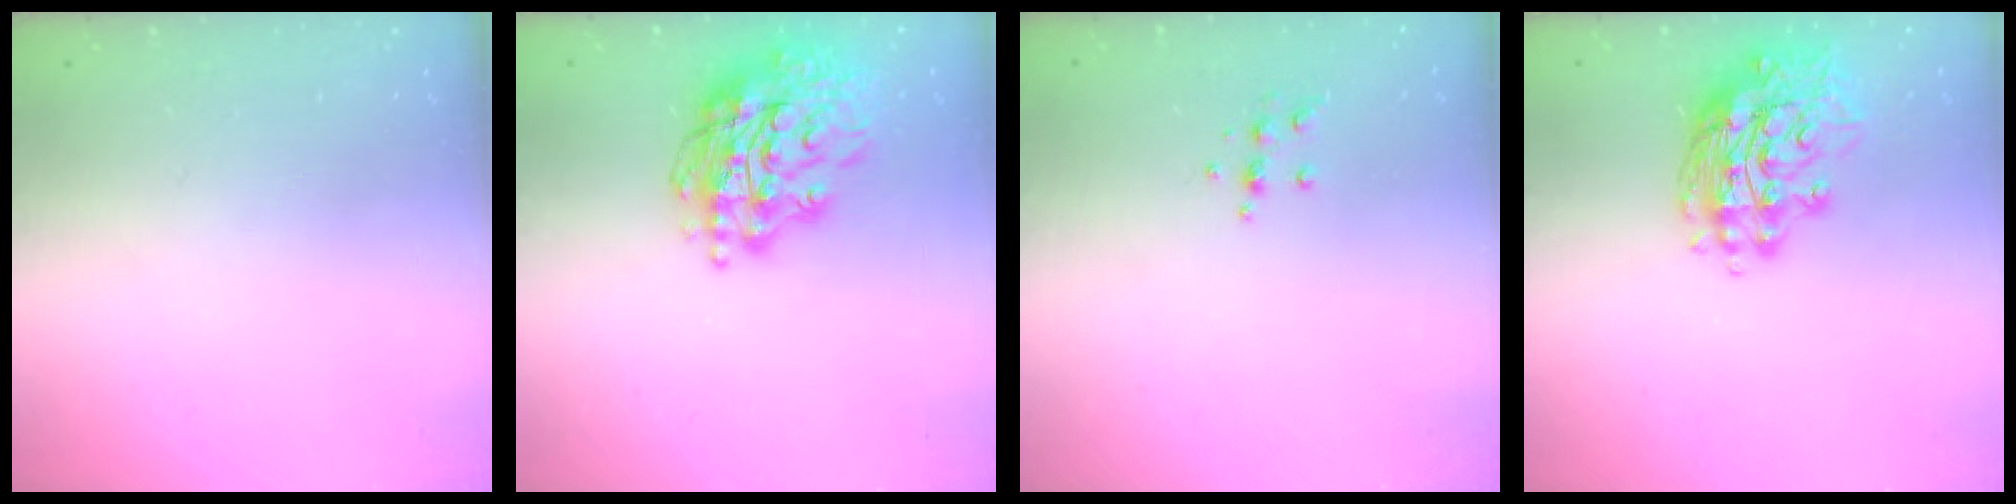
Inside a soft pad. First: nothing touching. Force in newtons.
{"total": 18.9, "press": 18.8, "slide": 2.2}
{"total": 6.2, "press": 6.1, "slide": 0.7}
{"total": 15.0, "press": 14.9, "slide": 1.4}